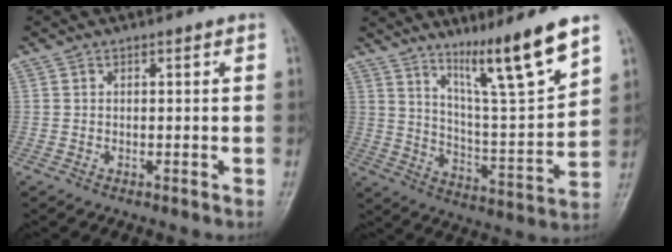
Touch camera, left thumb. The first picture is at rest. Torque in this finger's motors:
{"motor_torque": [0.60, 0.47, 1.07, -1.56, 0.10]}